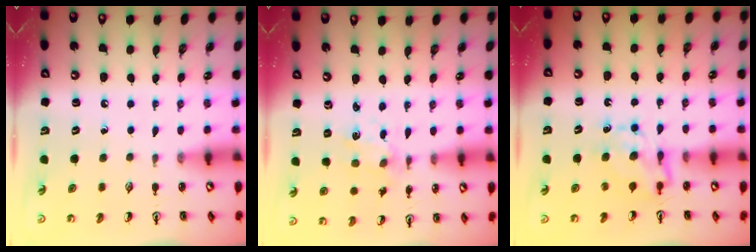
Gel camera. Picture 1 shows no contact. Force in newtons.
{"total": 1.9, "press": 1.9, "slide": 0.2}
{"total": 7.2, "press": 7.1, "slide": 0.8}